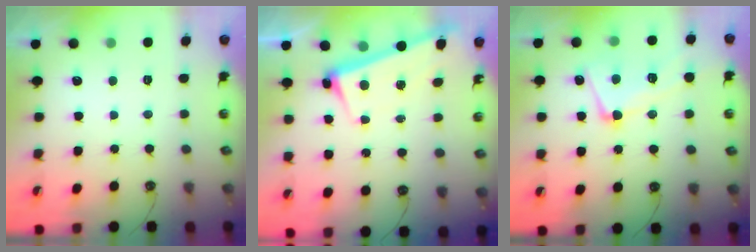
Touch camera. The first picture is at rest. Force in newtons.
{"total": 2.6, "press": 2.5, "slide": 0.6}
{"total": 5.7, "press": 5.6, "slide": 1.4}